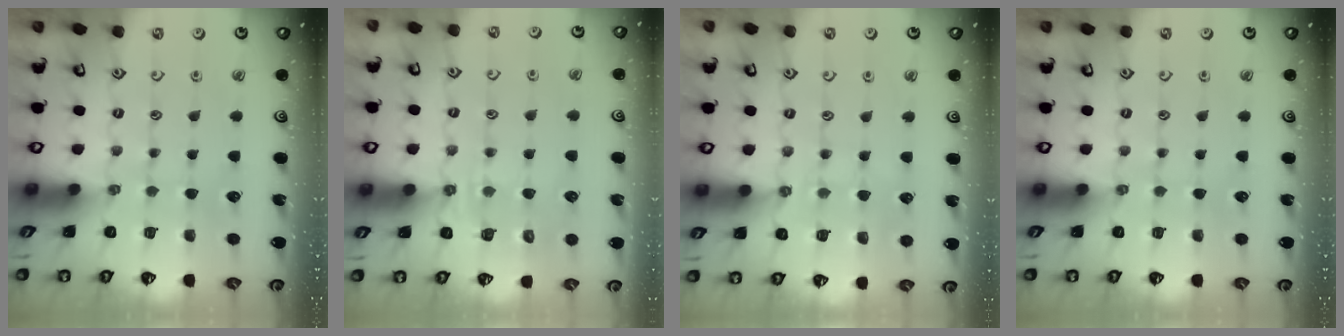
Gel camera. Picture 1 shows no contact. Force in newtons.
{"total": 5.2, "press": 5.0, "slide": 1.2}
{"total": 3.9, "press": 3.9, "slide": 0.7}
{"total": 0.0}